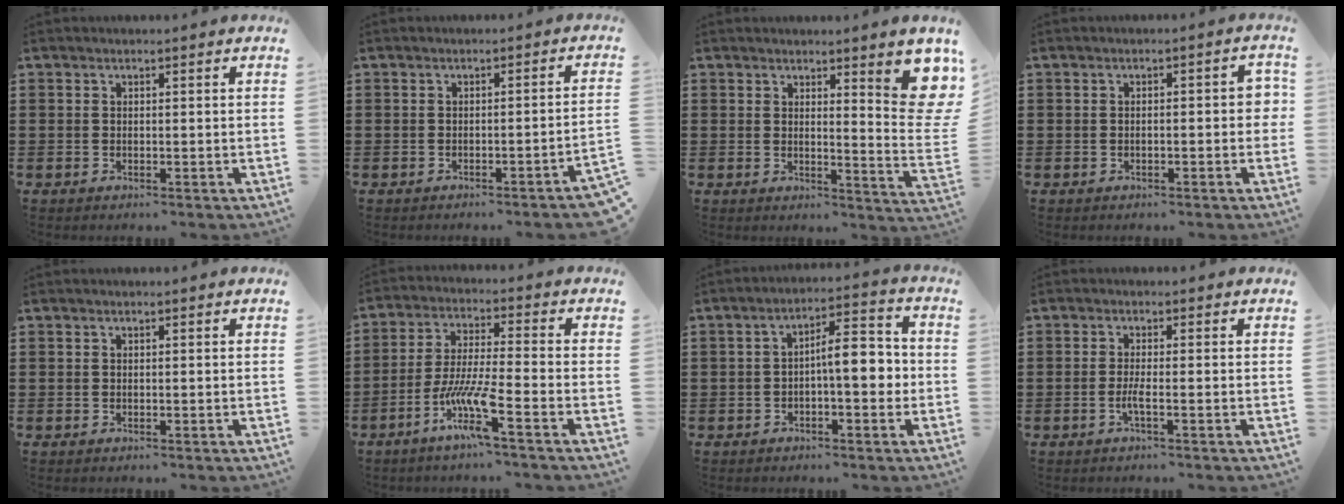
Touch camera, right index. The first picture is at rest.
{"total": 1.8, "force": [-1.4, -0.4, 1.1], "torque": [-0.019, -0.001, -0.028]}
{"total": 7.1, "force": [3.8, 1.0, 5.9], "torque": [-0.086, -0.034, 0.060]}
{"total": 2.3, "force": [-0.5, 0.5, 2.1], "torque": [-0.037, 0.001, -0.010]}
{"total": 0.0}
{"total": 9.0, "force": [-5.0, 0.6, 7.5], "torque": [-0.166, -0.012, -0.100]}
{"total": 6.7, "force": [-0.7, 2.3, 6.2], "torque": [-0.089, 0.001, -0.019]}
{"total": 2.2, "force": [-0.9, 0.0, 2.0], "torque": [-0.042, -0.004, -0.020]}